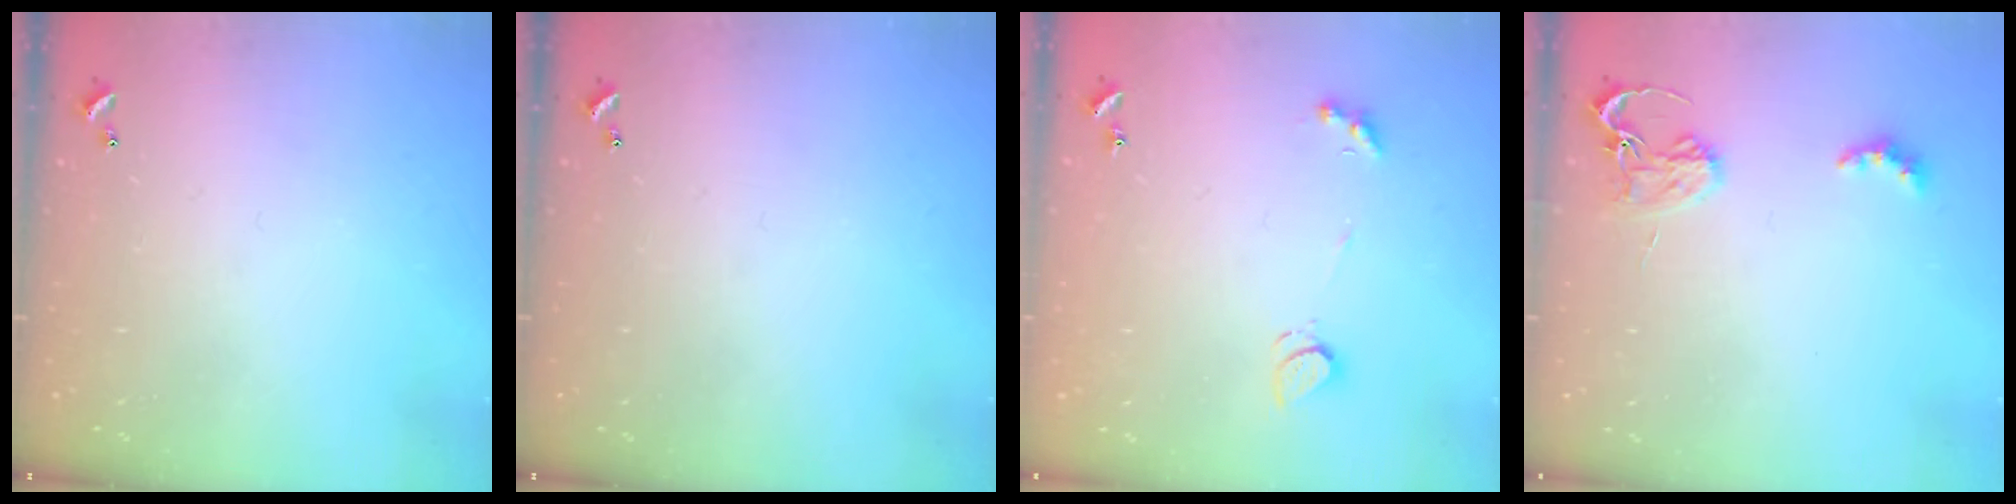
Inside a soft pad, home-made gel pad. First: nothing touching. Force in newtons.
{"total": 0.0}
{"total": 2.4, "press": 2.3, "slide": 0.6}
{"total": 2.9, "press": 2.8, "slide": 0.6}